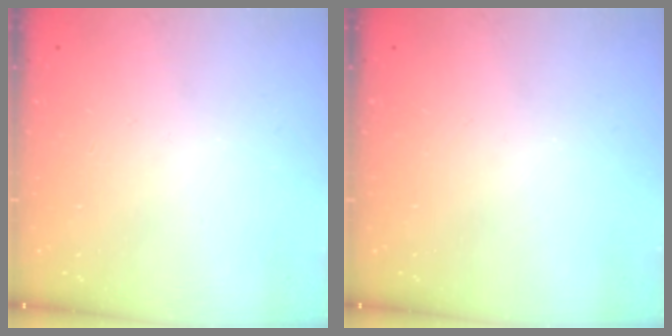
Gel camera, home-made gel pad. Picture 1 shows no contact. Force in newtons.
{"total": 0.0}